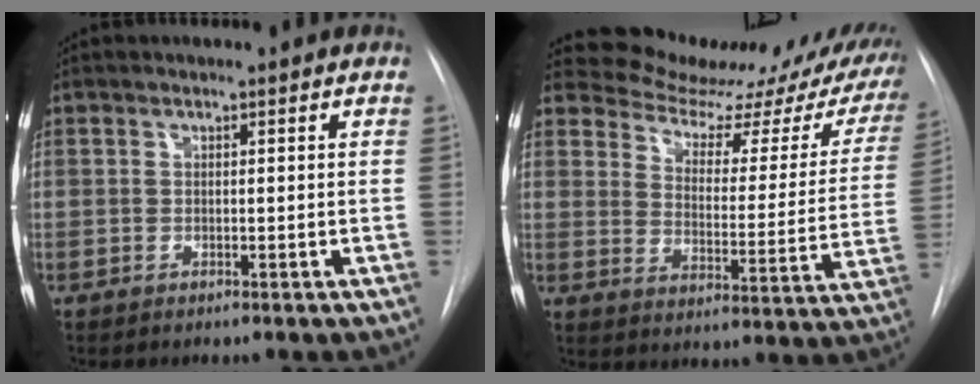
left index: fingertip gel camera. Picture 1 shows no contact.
{"total": 21.0, "force": [19.3, 5.4, 6.3], "torque": [-0.068, -0.050, 0.234]}